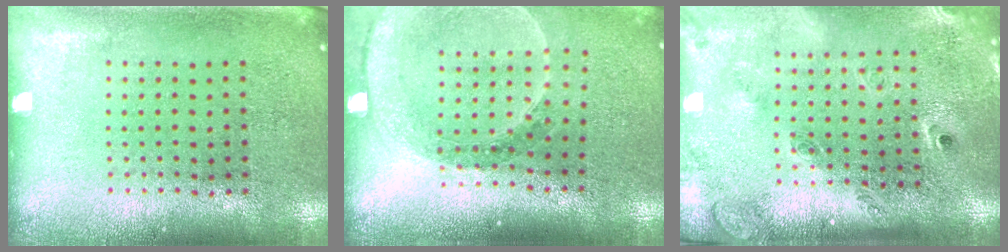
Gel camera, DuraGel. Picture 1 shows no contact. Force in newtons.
{"total": 1.5, "press": 1.5, "slide": 0.1}
{"total": 2.6, "press": 1.8, "slide": 1.8}